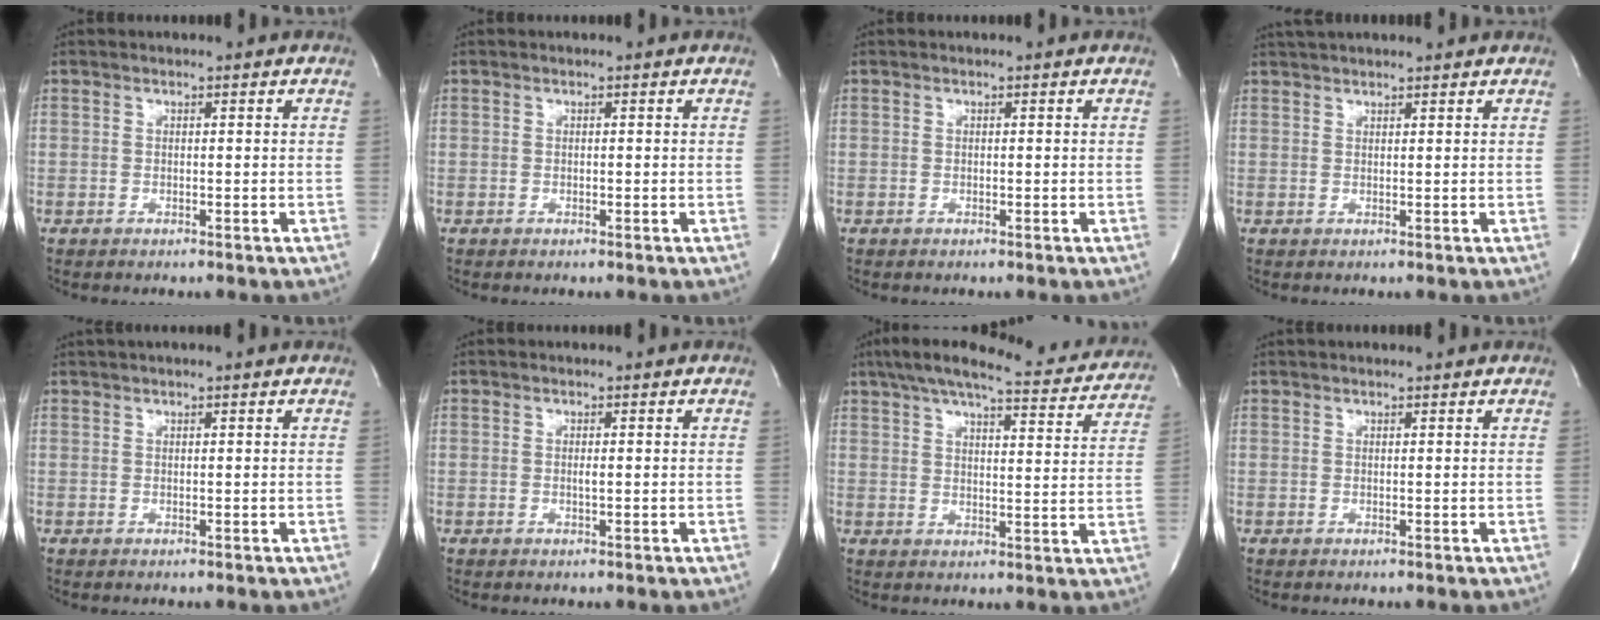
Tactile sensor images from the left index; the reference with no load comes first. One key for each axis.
{"total": 0.0}
{"total": 0.0}
{"total": 7.0, "fx": 6.5, "fy": 0.7, "fz": 2.7, "tx": -0.043, "ty": 0.034, "tz": 0.091}
{"total": 2.7, "fx": 2.2, "fy": -0.1, "fz": 1.5, "tx": -0.020, "ty": 0.029, "tz": 0.034}
{"total": 0.7, "fx": 0.0, "fy": 0.1, "fz": 0.7, "tx": -0.016, "ty": -0.002, "tz": -0.001}
{"total": 22.2, "fx": 19.6, "fy": 3.5, "fz": 9.7, "tx": -0.153, "ty": 0.001, "tz": 0.245}
{"total": 3.0, "fx": 2.8, "fy": 0.3, "fz": 1.0, "tx": -0.013, "ty": 0.026, "tz": 0.033}